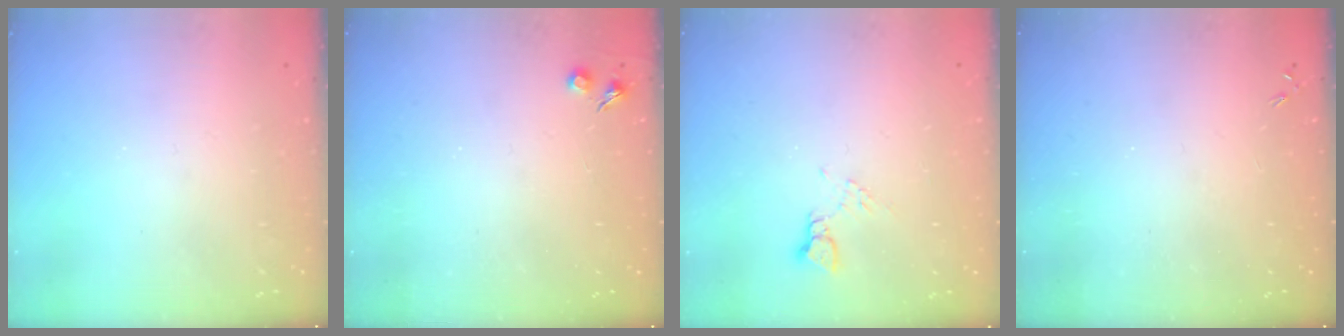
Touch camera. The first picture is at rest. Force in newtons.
{"total": 2.3, "press": 2.3, "slide": 0.4}
{"total": 3.5, "press": 3.5, "slide": 0.5}
{"total": 0.0}